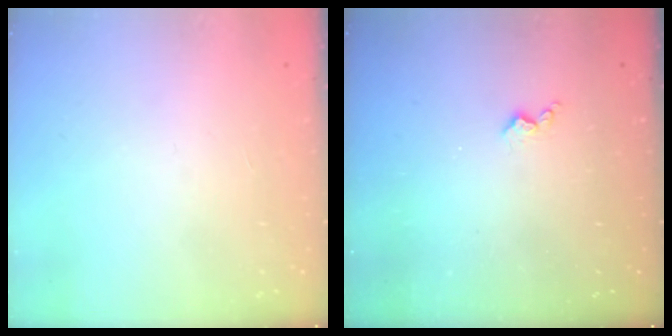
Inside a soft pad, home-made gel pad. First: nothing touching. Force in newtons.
{"total": 4.0, "press": 4.0, "slide": 0.7}